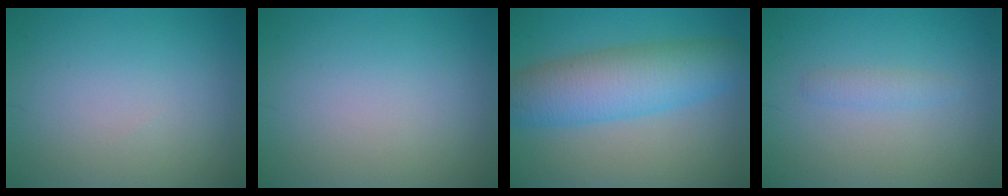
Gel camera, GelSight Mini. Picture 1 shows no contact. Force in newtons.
{"total": 0.0}
{"total": 7.4, "press": 7.4, "slide": 0.1}
{"total": 1.1, "press": 1.1, "slide": 0.1}